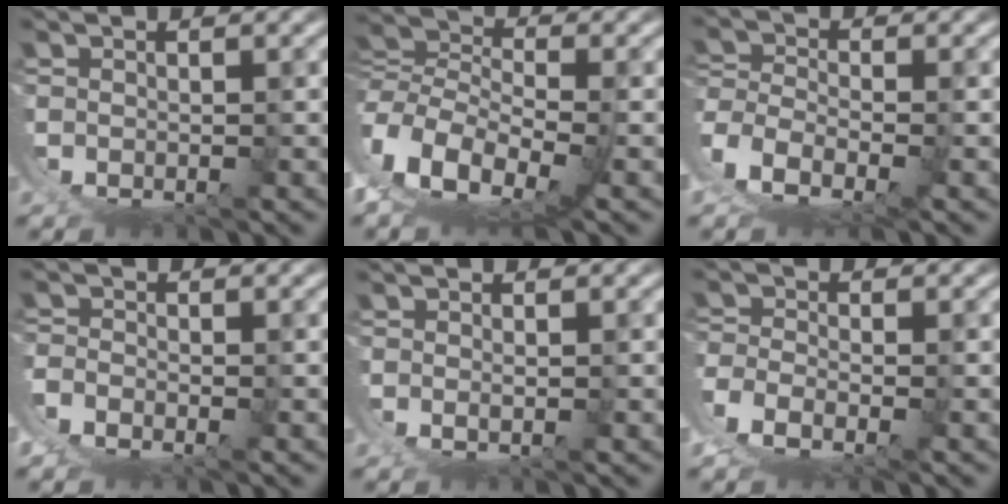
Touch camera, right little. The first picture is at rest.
{"total": 9.6, "force": [1.9, 6.3, 7.0], "torque": [-0.157, -0.030, 0.038]}
{"total": 9.0, "force": [0.9, 7.7, 4.7], "torque": [-0.149, -0.039, 0.015]}
{"total": 5.1, "force": [-0.4, 4.4, 2.5], "torque": [-0.084, -0.020, -0.005]}
{"total": 1.4, "force": [0.8, -1.0, 0.7], "torque": [-0.008, 0.001, 0.015]}
{"total": 6.3, "force": [0.2, 5.1, 3.8], "torque": [-0.118, -0.030, 0.009]}